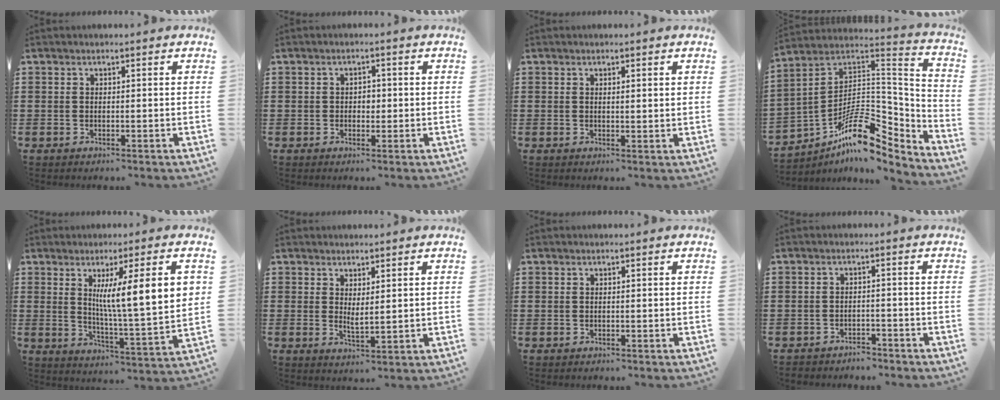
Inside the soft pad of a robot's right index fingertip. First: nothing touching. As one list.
[{"total": 1.3, "force": [-0.1, 0.9, 0.9], "torque": [-0.018, 0.005, -0.003]}, {"total": 0.7, "force": [0.4, 0.0, 0.6], "torque": [-0.011, 0.000, 0.007]}, {"total": 12.1, "force": [-6.6, 6.0, 8.2], "torque": [-0.131, 0.000, -0.126]}, {"total": 11.2, "force": [3.9, 1.1, 10.4], "torque": [-0.184, -0.010, 0.060]}, {"total": 1.9, "force": [1.4, 0.4, 1.3], "torque": [-0.029, 0.000, 0.027]}, {"total": 0.0}, {"total": 2.2, "force": [-2.2, 0.2, -0.3], "torque": [-0.004, 0.001, -0.050]}]